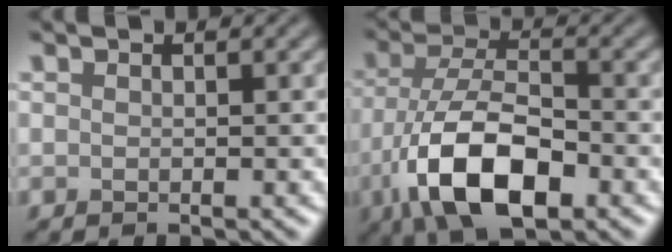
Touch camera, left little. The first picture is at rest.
{"total": 9.4, "force": [-4.2, 4.1, 7.4], "torque": [-0.151, -0.010, -0.083]}